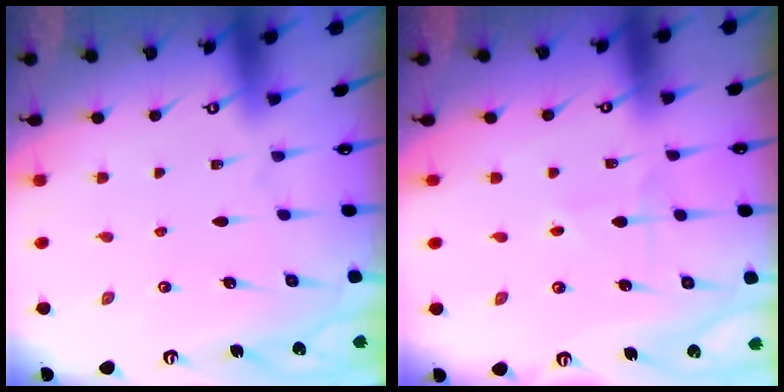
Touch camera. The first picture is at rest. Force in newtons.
{"total": 2.4, "press": 2.4, "slide": 0.2}